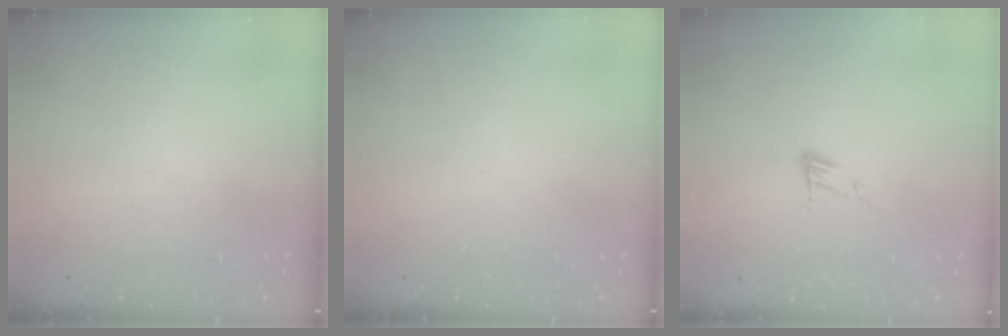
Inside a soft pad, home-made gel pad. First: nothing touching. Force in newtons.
{"total": 0.0}
{"total": 5.6, "press": 5.6, "slide": 0.4}